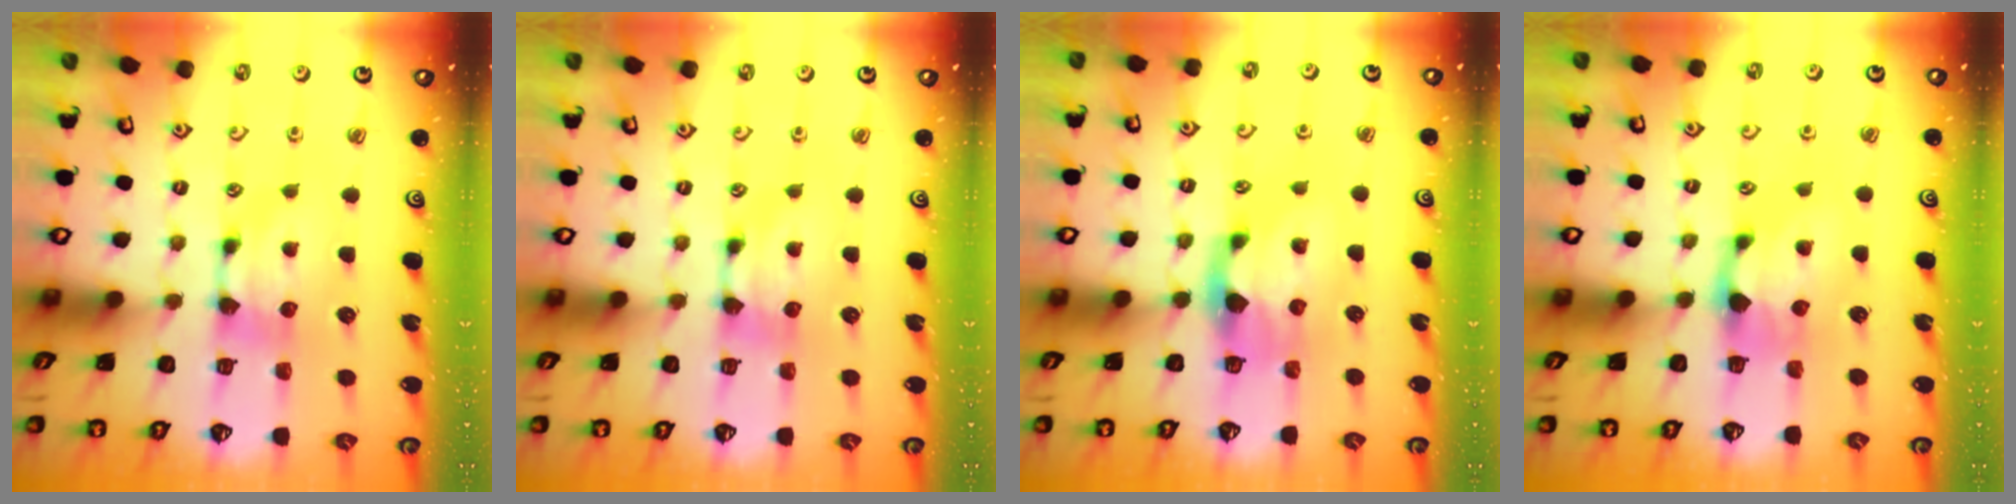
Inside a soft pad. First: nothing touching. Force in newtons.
{"total": 0.0}
{"total": 2.2, "press": 1.9, "slide": 1.2}
{"total": 1.2, "press": 0.4, "slide": 1.2}